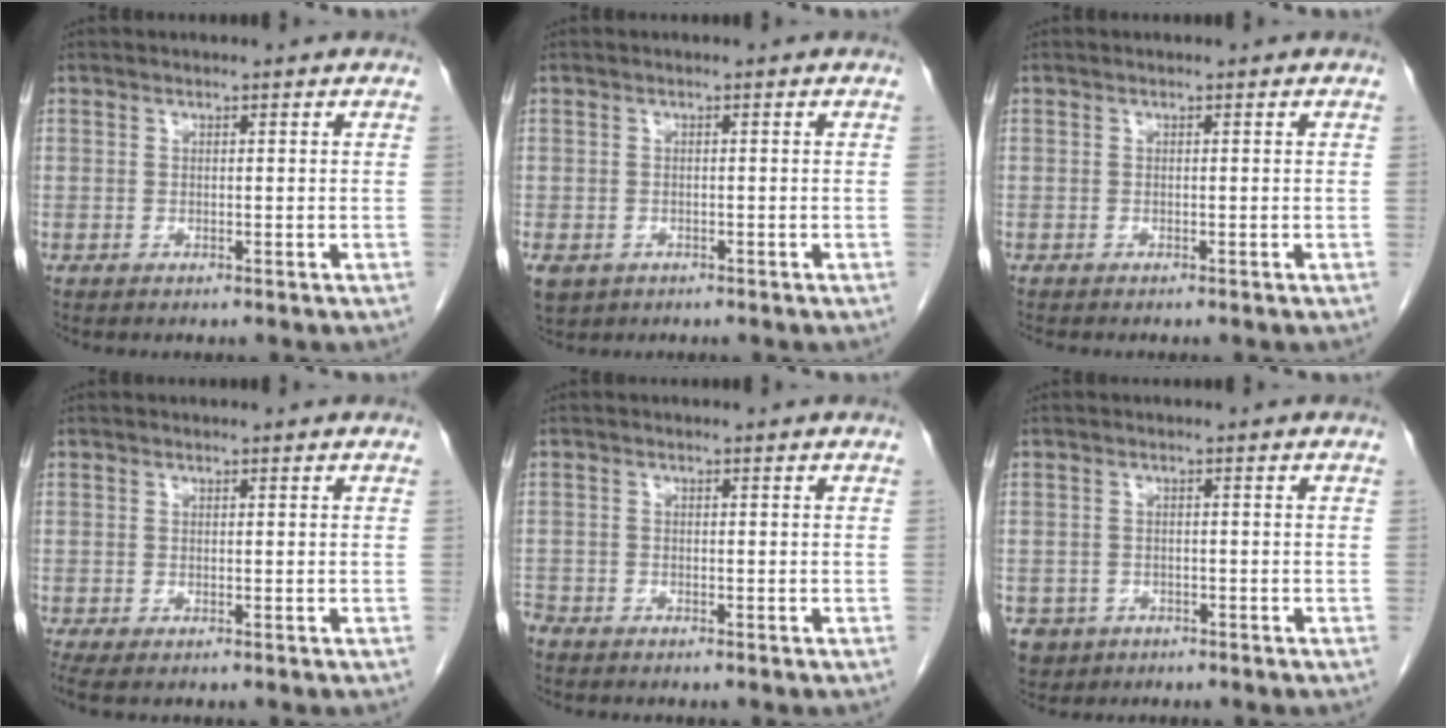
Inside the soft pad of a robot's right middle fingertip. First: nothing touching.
{"total": 7.1, "force": [-3.3, 5.5, 3.0], "torque": [-0.088, -0.010, -0.045]}
{"total": 0.9, "force": [-0.8, 0.1, 0.4], "torque": [-0.007, -0.001, -0.012]}
{"total": 1.4, "force": [-0.9, 0.4, 1.0], "torque": [-0.017, -0.007, -0.016]}
{"total": 1.8, "force": [-1.7, 0.6, 0.4], "torque": [-0.010, -0.003, -0.032]}
{"total": 3.5, "force": [-1.9, 3.0, 0.5], "torque": [-0.009, 0.006, -0.028]}